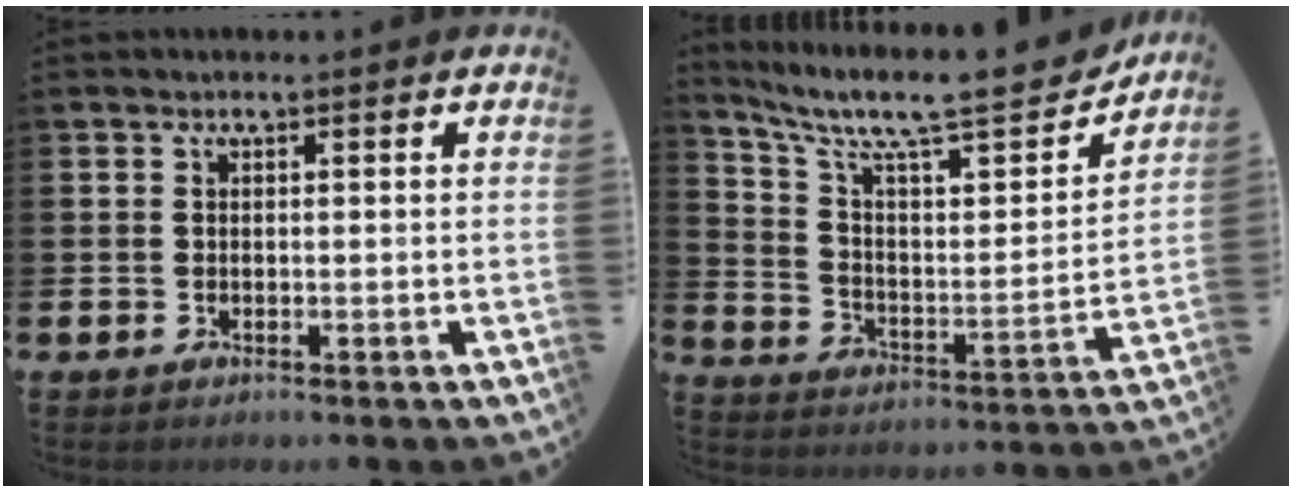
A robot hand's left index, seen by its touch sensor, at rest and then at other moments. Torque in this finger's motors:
{"motor_torque": [0.90, -1.25, 0.39, 0.14]}